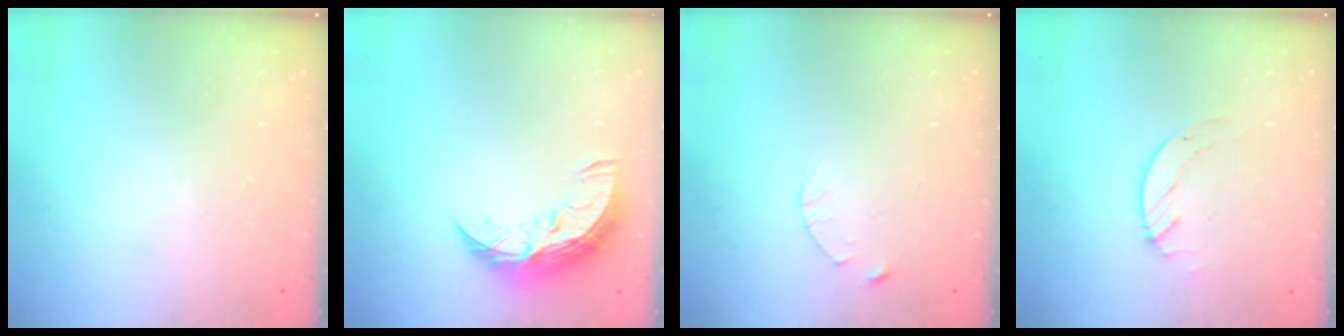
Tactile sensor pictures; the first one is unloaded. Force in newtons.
{"total": 10.7, "press": 10.6, "slide": 0.6}
{"total": 2.5, "press": 2.4, "slide": 0.3}
{"total": 2.4, "press": 2.4, "slide": 0.2}